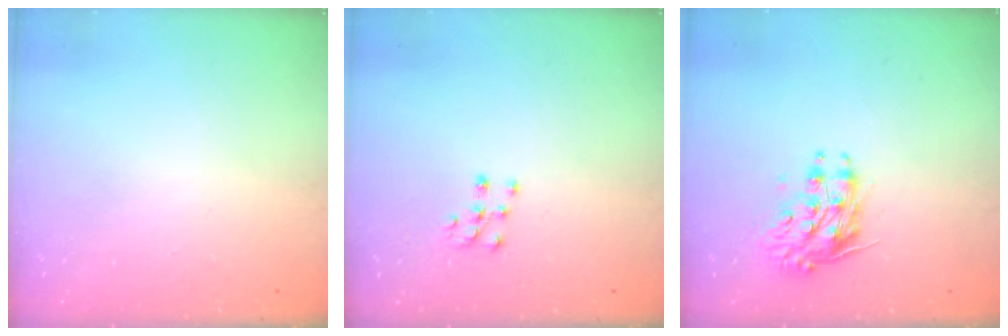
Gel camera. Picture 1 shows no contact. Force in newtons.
{"total": 7.6, "press": 7.6, "slide": 0.5}
{"total": 8.9, "press": 8.9, "slide": 0.3}